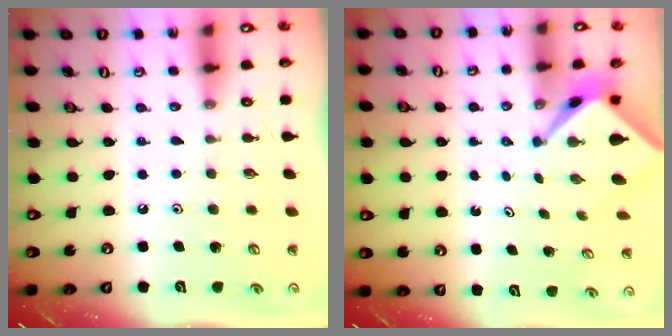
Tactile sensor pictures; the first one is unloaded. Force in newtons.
{"total": 2.6, "press": 2.6, "slide": 0.2}